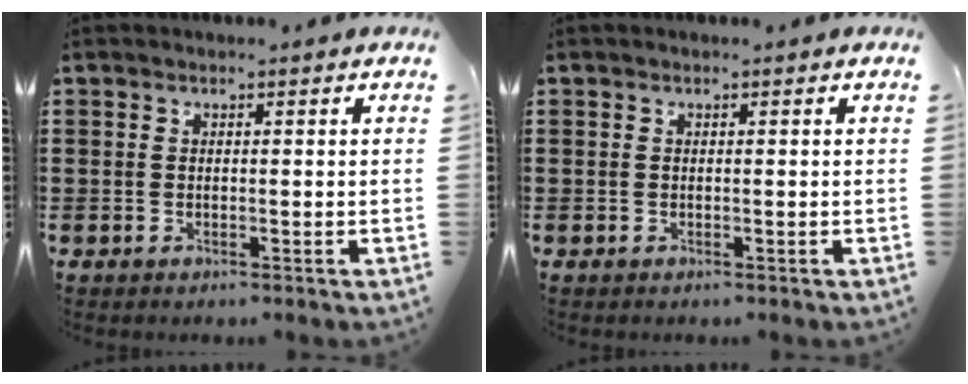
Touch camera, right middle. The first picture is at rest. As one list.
[{"total": 0.0}]